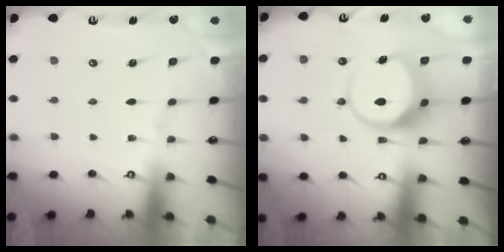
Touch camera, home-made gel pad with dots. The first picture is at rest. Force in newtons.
{"total": 8.0, "press": 8.0, "slide": 1.0}